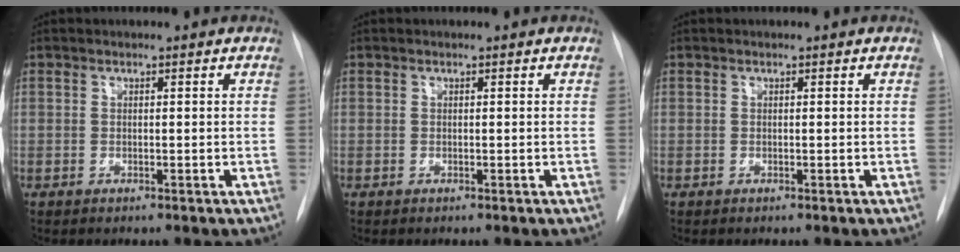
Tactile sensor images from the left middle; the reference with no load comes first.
{"total": 0.0}
{"total": 0.0}